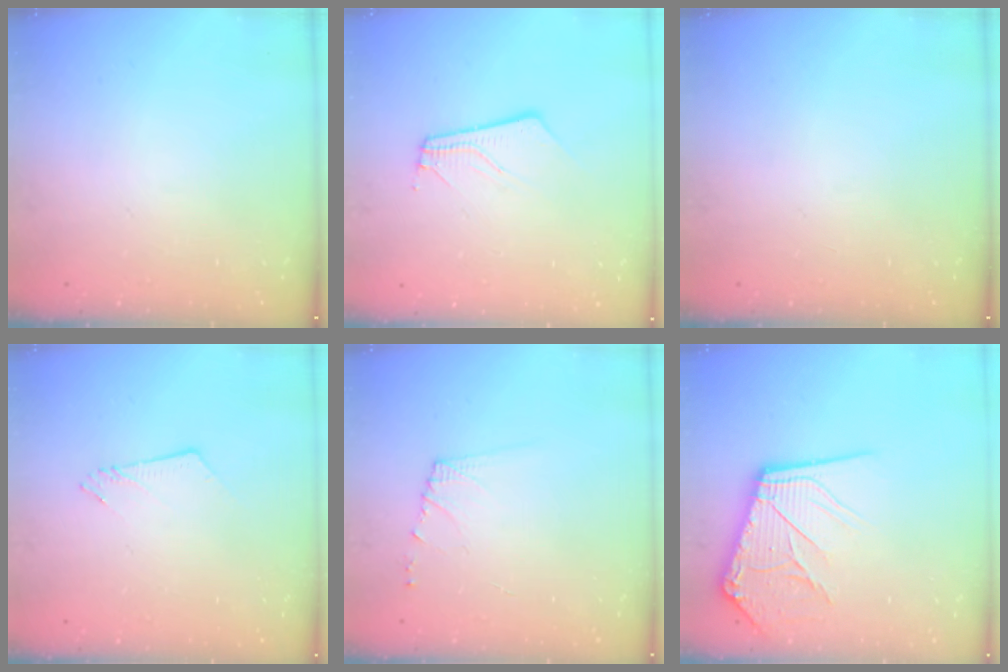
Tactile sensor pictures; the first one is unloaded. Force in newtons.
{"total": 3.7, "press": 3.7, "slide": 0.2}
{"total": 0.0}
{"total": 4.2, "press": 4.2, "slide": 0.2}
{"total": 5.8, "press": 5.8, "slide": 0.6}
{"total": 14.8, "press": 14.7, "slide": 2.0}